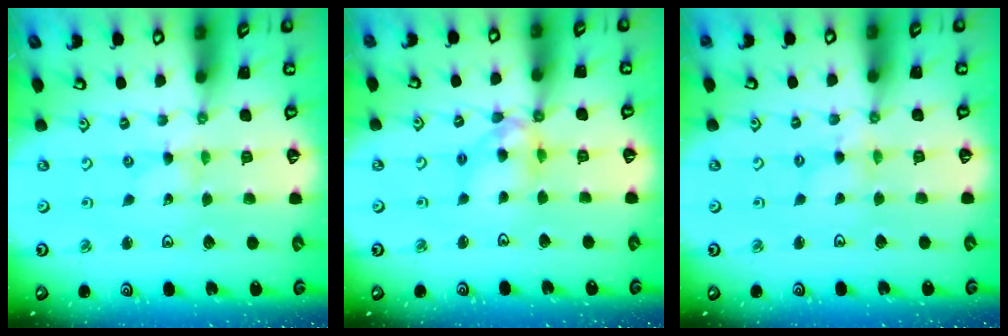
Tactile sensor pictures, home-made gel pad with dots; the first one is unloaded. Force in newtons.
{"total": 10.9, "press": 10.8, "slide": 1.2}
{"total": 2.0, "press": 2.0, "slide": 0.2}